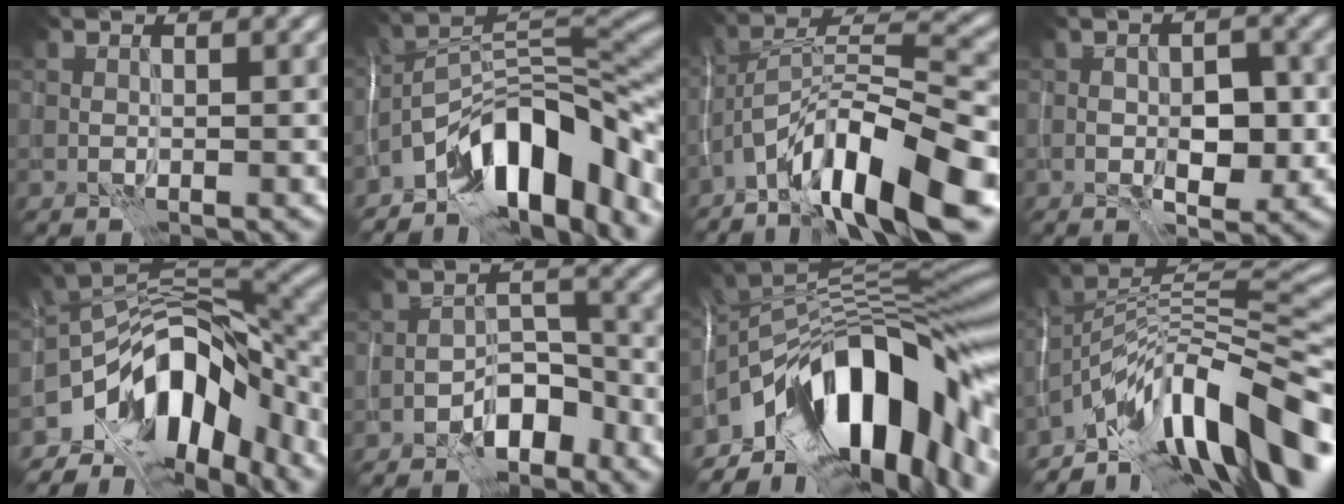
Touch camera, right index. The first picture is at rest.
{"total": 12.2, "force": [-7.3, 4.8, 8.5], "torque": [-0.114, 0.014, -0.141]}
{"total": 13.1, "force": [-8.4, 3.4, 9.5], "torque": [-0.156, 0.018, -0.154]}
{"total": 4.3, "force": [-0.9, 2.4, 3.4], "torque": [-0.047, -0.001, -0.012]}
{"total": 11.6, "force": [-6.4, 6.4, 7.3], "torque": [-0.105, 0.014, -0.118]}
{"total": 4.2, "force": [-2.8, 2.0, 2.4], "torque": [-0.028, 0.013, -0.048]}
{"total": 16.0, "force": [-6.8, 8.4, 11.8], "torque": [-0.168, 0.019, -0.124]}
{"total": 12.9, "force": [-7.4, 4.3, 9.6], "torque": [-0.151, 0.037, -0.125]}